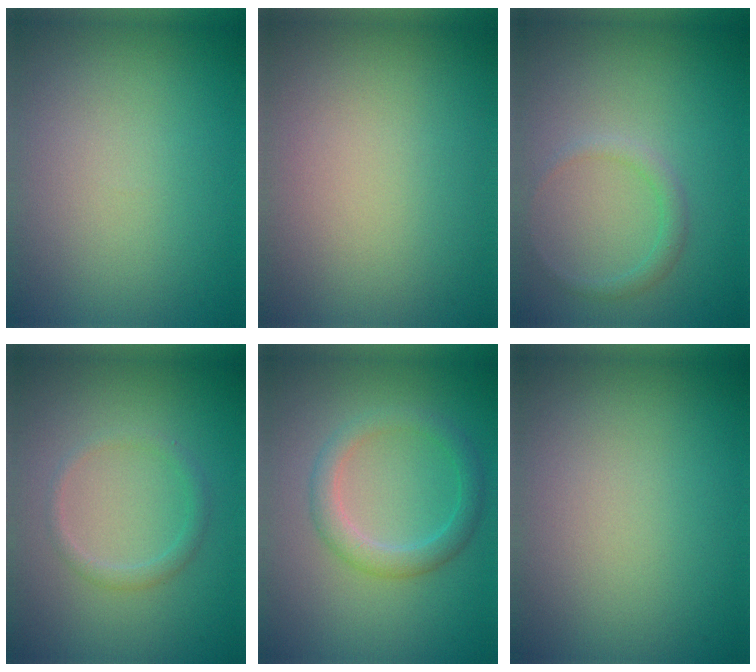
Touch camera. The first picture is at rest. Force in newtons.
{"total": 0.0}
{"total": 1.2, "press": 1.2, "slide": 0.2}
{"total": 1.4, "press": 1.4, "slide": 0.1}
{"total": 2.7, "press": 2.7, "slide": 0.1}
{"total": 0.0}